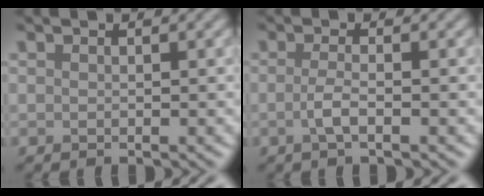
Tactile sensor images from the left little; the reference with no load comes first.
{"total": 1.9, "force": [-0.5, 0.5, 1.7], "torque": [-0.036, 0.000, -0.015]}